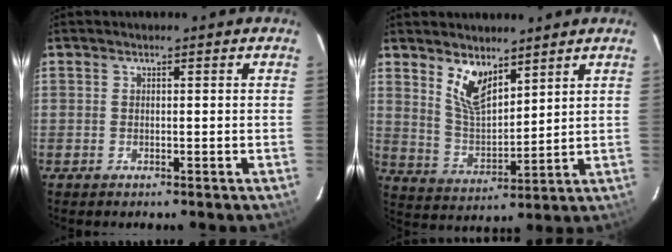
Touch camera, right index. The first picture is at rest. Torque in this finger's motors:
{"motor_torque": [0.18, 0.21, 0.06, 0.08]}